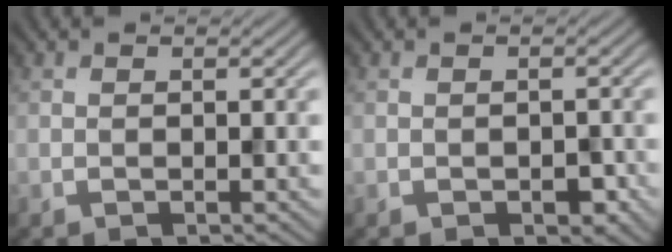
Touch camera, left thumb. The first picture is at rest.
{"total": 1.6, "force": [-0.7, 1.0, 1.1], "torque": [-0.017, -0.006, -0.008]}